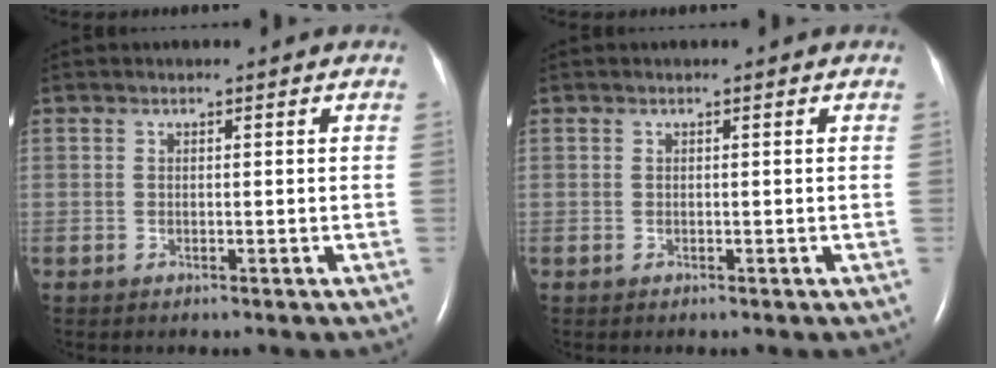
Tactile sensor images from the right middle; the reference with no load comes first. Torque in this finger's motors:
{"motor_torque": [-0.04, 0.06, 0.00, 0.00]}